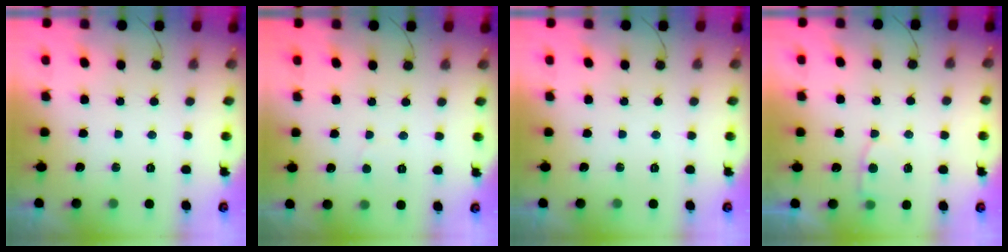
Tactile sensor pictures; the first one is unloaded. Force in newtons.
{"total": 2.6, "press": 2.6, "slide": 0.2}
{"total": 0.0}
{"total": 4.3, "press": 4.3, "slide": 0.6}